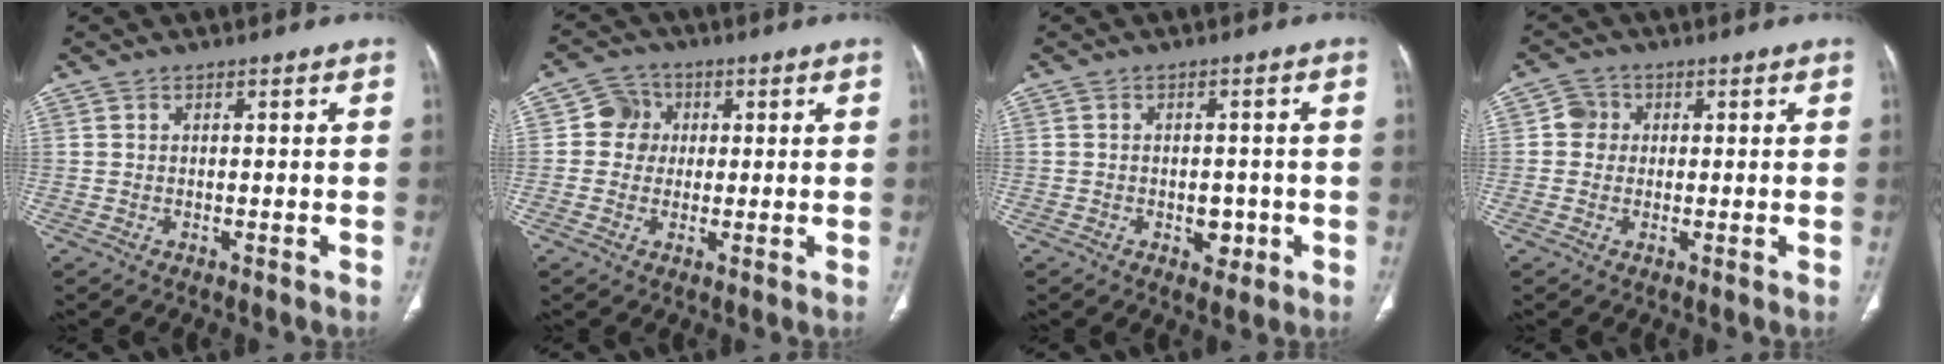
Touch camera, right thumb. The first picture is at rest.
{"total": 5.2, "force": [0.6, 5.0, 1.3], "torque": [0.008, 0.009, 0.004]}
{"total": 3.5, "force": [-1.1, 2.5, 2.2], "torque": [-0.010, 0.006, -0.010]}
{"total": 3.3, "force": [0.4, 3.2, 0.9], "torque": [0.006, 0.006, 0.002]}